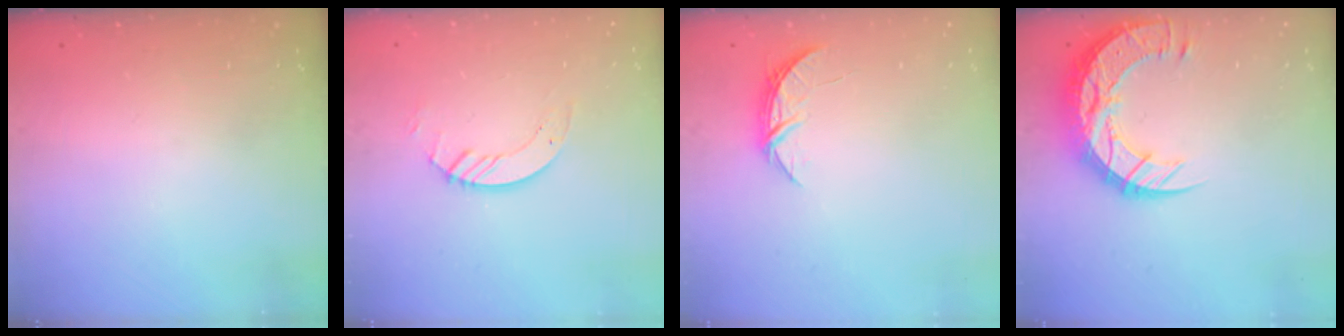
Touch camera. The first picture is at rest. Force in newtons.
{"total": 4.0, "press": 4.0, "slide": 0.3}
{"total": 5.1, "press": 5.1, "slide": 0.6}
{"total": 16.8, "press": 16.7, "slide": 1.1}